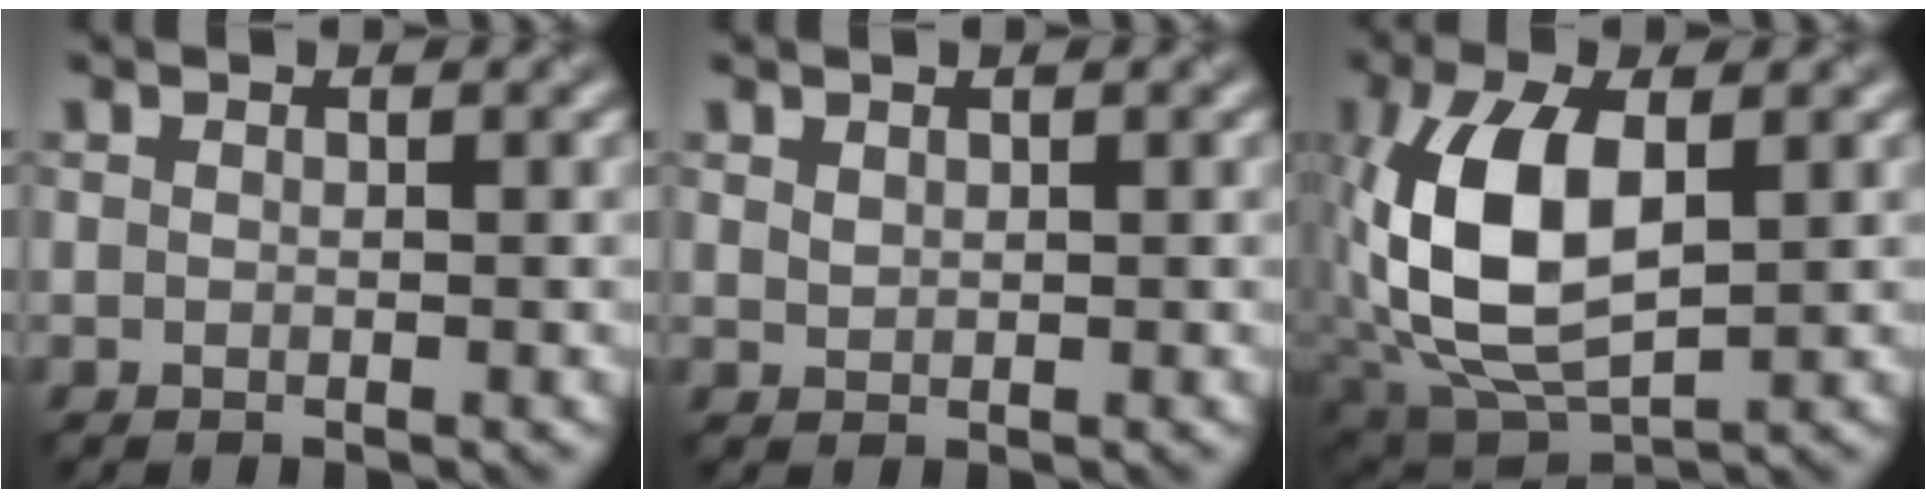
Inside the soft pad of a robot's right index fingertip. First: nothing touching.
{"total": 0.8, "force": [0.6, 0.4, 0.3], "torque": [-0.010, 0.000, 0.015]}
{"total": 10.0, "force": [0.7, 5.1, 8.6], "torque": [-0.186, 0.005, 0.013]}